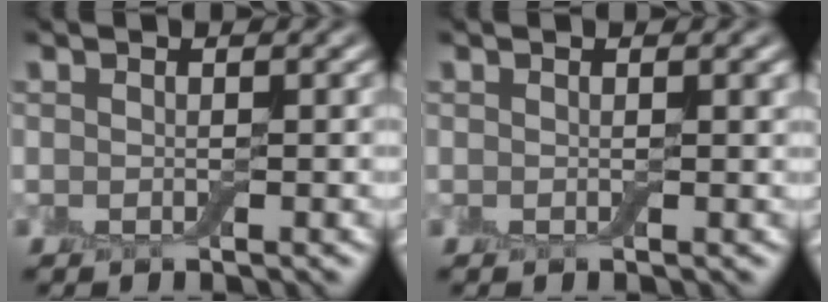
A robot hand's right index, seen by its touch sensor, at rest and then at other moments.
{"total": 0.5, "force": [0.3, 0.1, 0.4], "torque": [-0.003, 0.001, 0.005]}